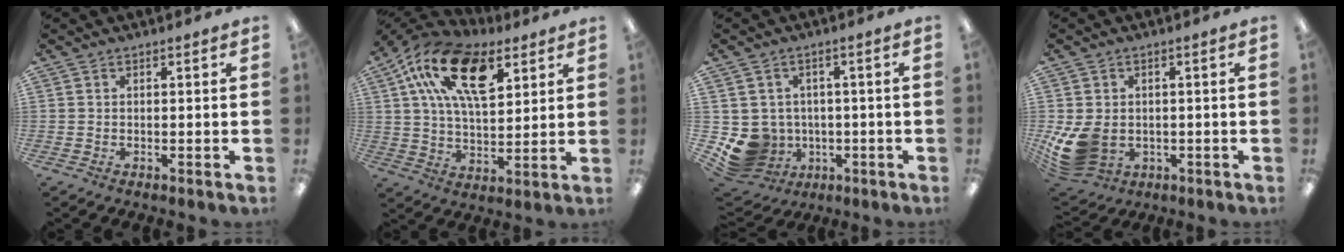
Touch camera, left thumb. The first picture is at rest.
{"total": 20.7, "force": [9.6, 10.8, 14.9], "torque": [-0.258, -0.020, 0.167]}
{"total": 7.7, "force": [-1.6, 7.3, 1.8], "torque": [-0.067, 0.004, -0.017]}
{"total": 9.7, "force": [-1.6, 7.2, 6.4], "torque": [-0.141, 0.001, -0.022]}